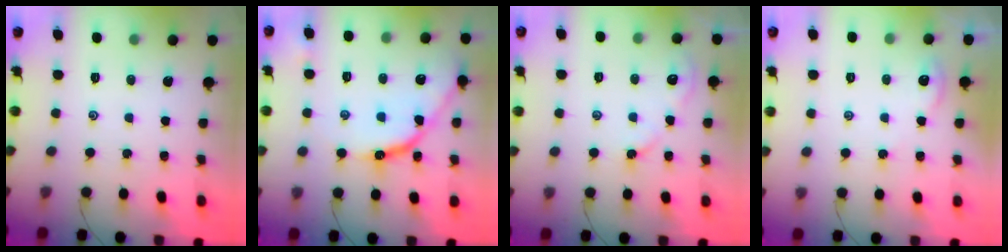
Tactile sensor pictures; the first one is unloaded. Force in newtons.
{"total": 13.0, "press": 12.9, "slide": 0.9}
{"total": 6.8, "press": 6.7, "slide": 0.8}
{"total": 2.2, "press": 2.2, "slide": 0.4}